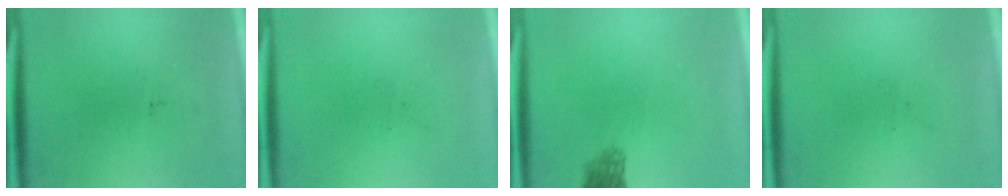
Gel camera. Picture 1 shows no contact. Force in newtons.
{"total": 0.0}
{"total": 2.4}
{"total": 0.0}